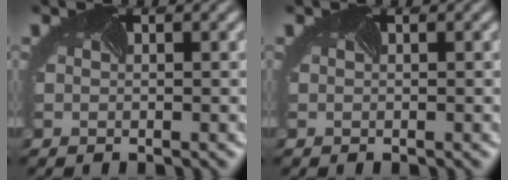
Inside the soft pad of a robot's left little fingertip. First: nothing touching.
{"total": 0.0}